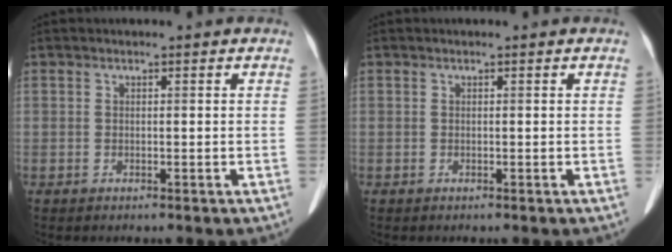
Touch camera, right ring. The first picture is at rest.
{"total": 0.0}